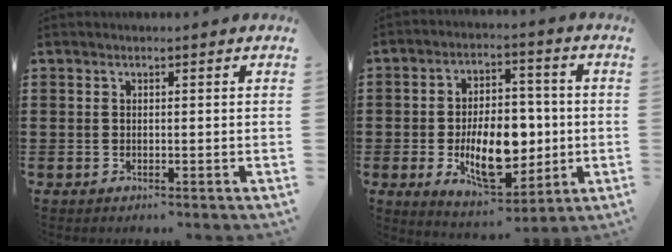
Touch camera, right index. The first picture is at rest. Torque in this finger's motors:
{"motor_torque": [1.97, -0.17, 0.65, 0.21]}